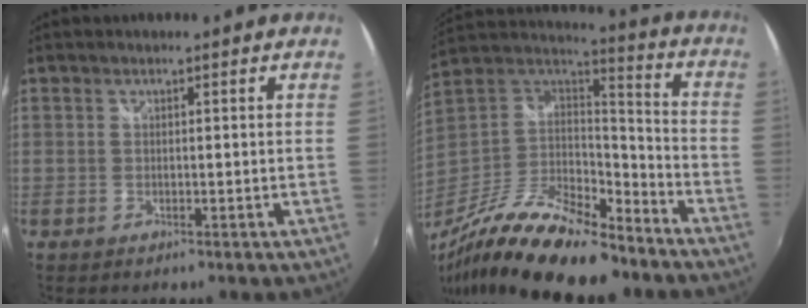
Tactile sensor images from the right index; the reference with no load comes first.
{"total": 25.7, "force": [-18.7, 7.4, 16.1], "torque": [-0.311, -0.039, -0.318]}